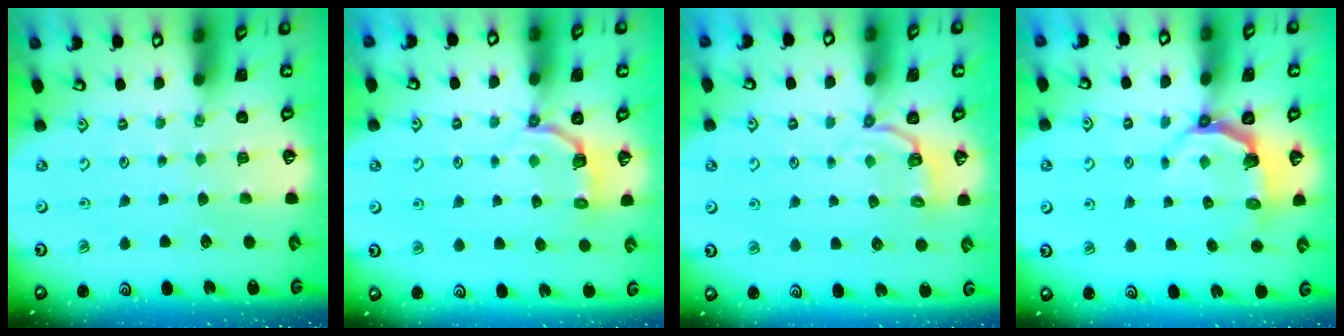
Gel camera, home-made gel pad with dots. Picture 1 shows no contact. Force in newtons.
{"total": 3.8, "press": 1.9, "slide": 3.3}
{"total": 3.1, "press": 1.6, "slide": 2.6}
{"total": 4.3, "press": 2.8, "slide": 3.3}